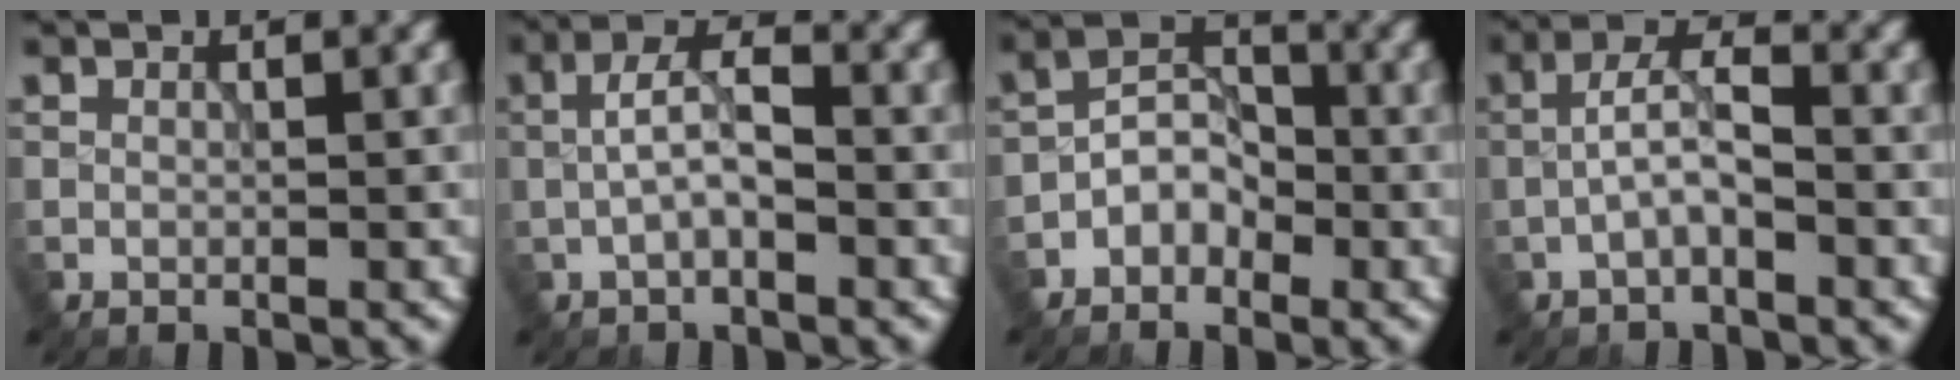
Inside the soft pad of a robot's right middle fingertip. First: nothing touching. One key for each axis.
{"total": 3.5, "fx": -0.6, "fy": 1.4, "fz": 3.1, "tx": -0.062, "ty": 0.009, "tz": -0.016}
{"total": 3.2, "fx": -1.7, "fy": 2.2, "fz": 1.5, "tx": -0.020, "ty": 0.012, "tz": -0.038}
{"total": 3.2, "fx": -1.1, "fy": 1.1, "fz": 2.8, "tx": -0.055, "ty": 0.010, "tz": -0.027}